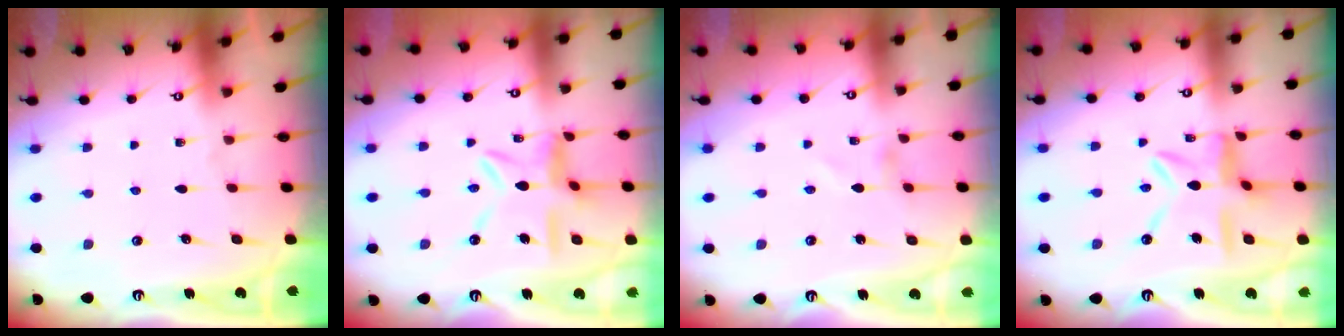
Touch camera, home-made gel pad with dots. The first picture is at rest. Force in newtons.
{"total": 11.5, "press": 11.5, "slide": 1.3}
{"total": 0.0}
{"total": 12.7, "press": 12.6, "slide": 1.3}